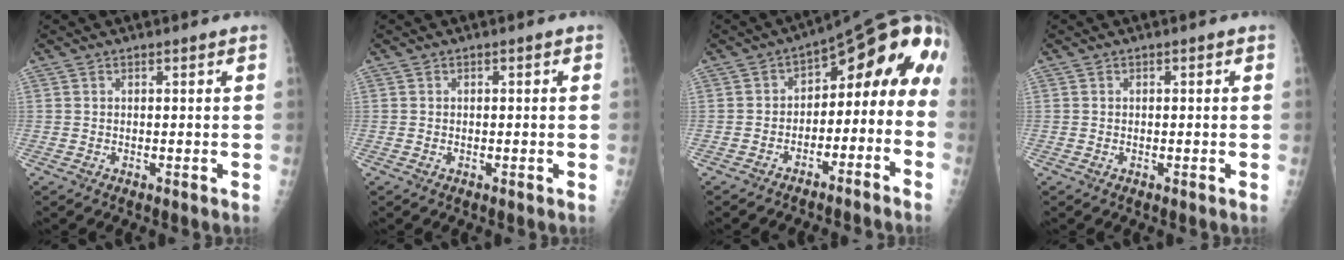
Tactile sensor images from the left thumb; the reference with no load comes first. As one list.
[{"total": 0.0}, {"total": 14.8, "force": [-5.1, 9.2, 10.5], "torque": [-0.099, 0.097, -0.078]}, {"total": 0.0}]